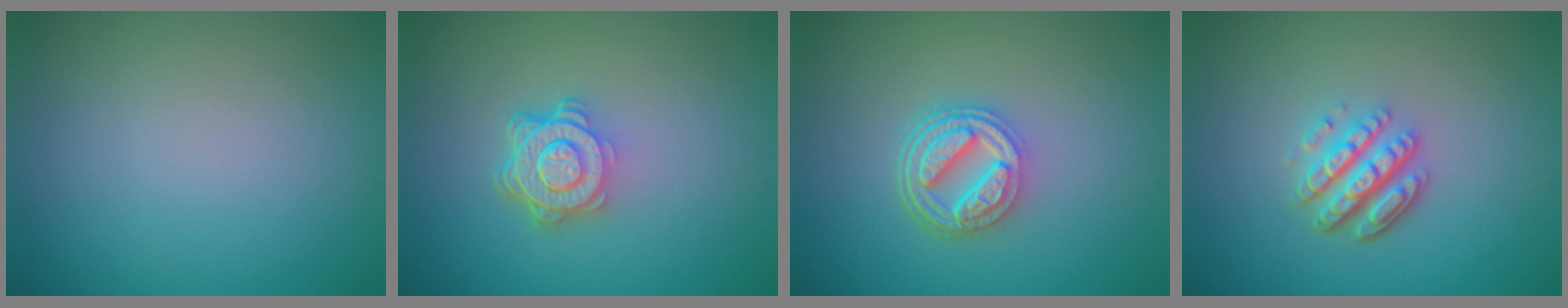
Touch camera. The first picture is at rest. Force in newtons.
{"total": 4.9, "press": 3.5, "slide": 3.5}
{"total": 4.7, "press": 3.6, "slide": 3.1}
{"total": 4.4, "press": 3.3, "slide": 2.9}